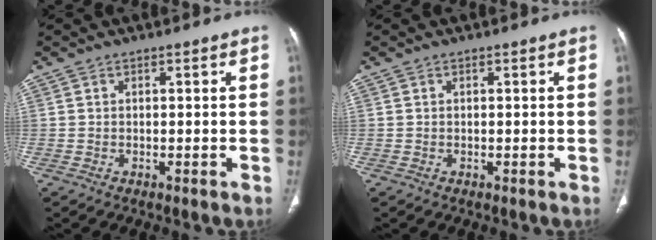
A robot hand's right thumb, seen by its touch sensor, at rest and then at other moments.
{"total": 0.0}